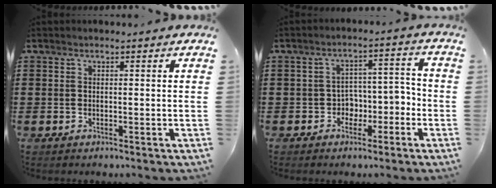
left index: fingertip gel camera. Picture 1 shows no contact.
{"total": 3.8, "force": [-2.3, 2.8, 1.2], "torque": [-0.033, 0.008, -0.049]}